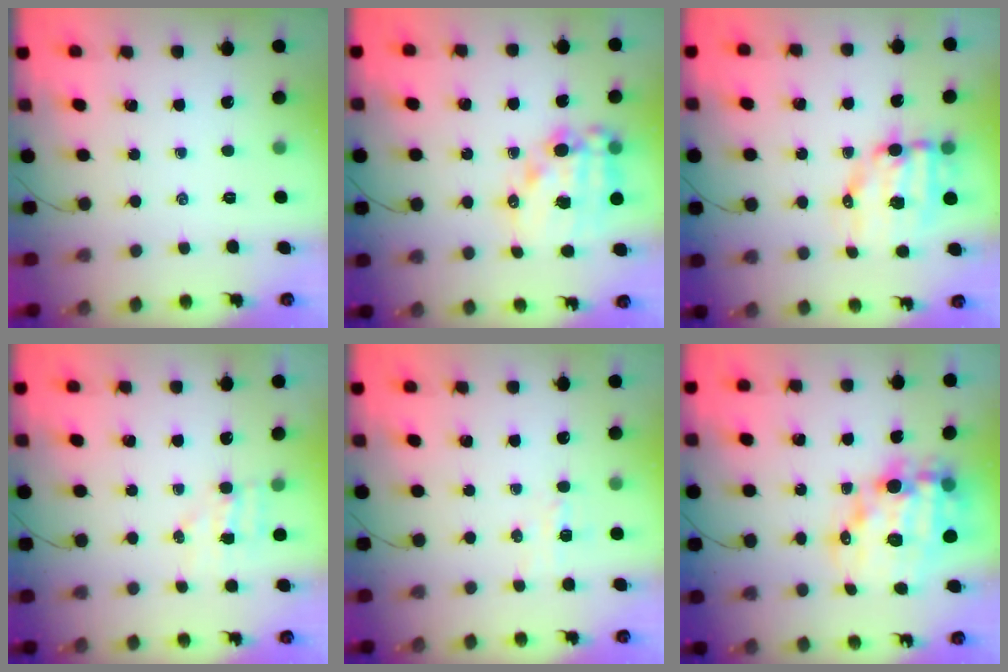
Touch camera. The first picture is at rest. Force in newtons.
{"total": 14.6, "press": 14.3, "slide": 3.0}
{"total": 9.8, "press": 9.7, "slide": 1.8}
{"total": 3.8, "press": 3.7, "slide": 0.8}
{"total": 3.5, "press": 3.4, "slide": 0.8}
{"total": 16.6, "press": 16.0, "slide": 4.2}